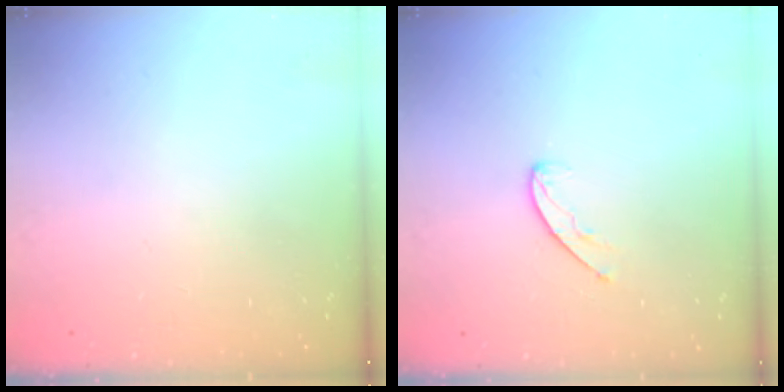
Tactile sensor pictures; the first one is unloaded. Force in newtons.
{"total": 6.2, "press": 6.2, "slide": 0.6}